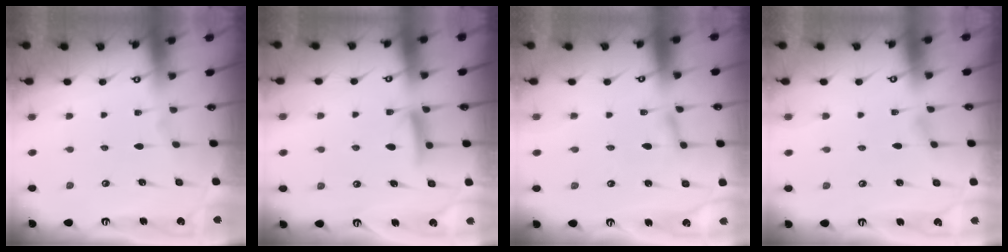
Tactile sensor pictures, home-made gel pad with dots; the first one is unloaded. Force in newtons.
{"total": 8.8, "press": 8.8, "slide": 0.5}
{"total": 2.7, "press": 2.7, "slide": 0.2}
{"total": 1.7, "press": 1.7, "slide": 0.2}